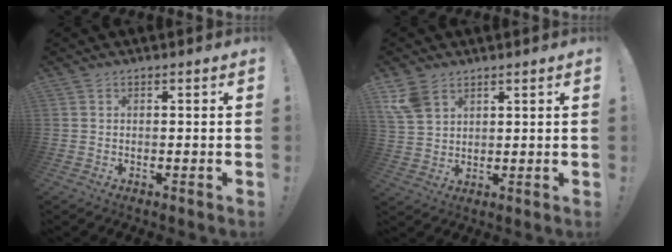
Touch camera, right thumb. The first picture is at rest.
{"total": 7.3, "force": [4.5, 4.5, 3.5], "torque": [-0.075, -0.014, 0.090]}